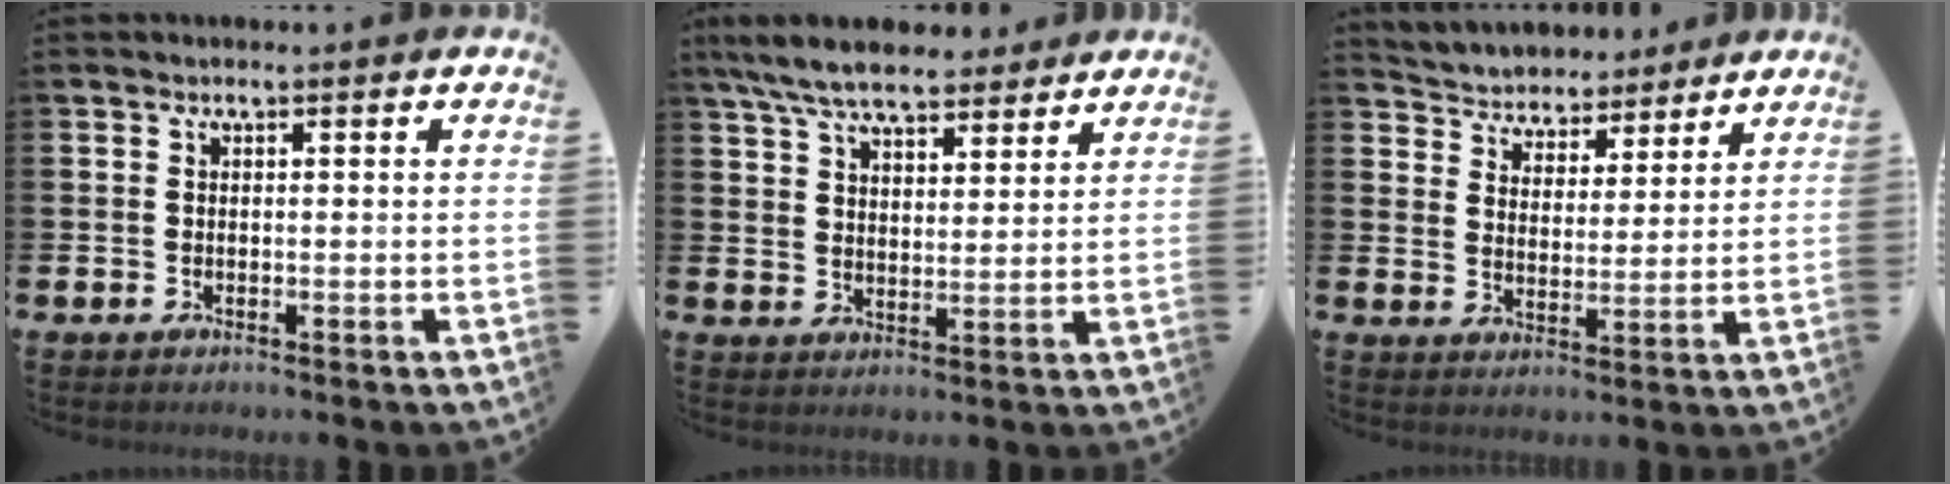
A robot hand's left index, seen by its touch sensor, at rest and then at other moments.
{"total": 7.9, "force": [7.2, 2.0, 2.6], "torque": [-0.073, -0.025, 0.132]}
{"total": 4.7, "force": [4.3, 1.7, -0.7], "torque": [-0.016, -0.036, 0.074]}